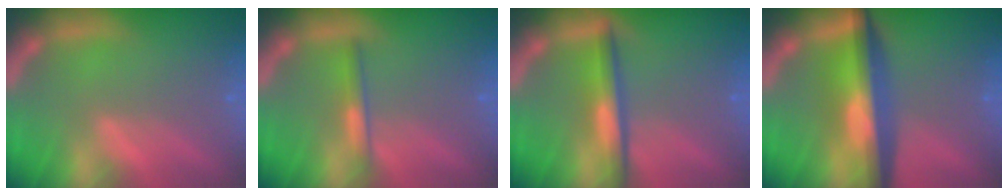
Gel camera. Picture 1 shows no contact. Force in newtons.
{"total": 1.9}
{"total": 4.0}
{"total": 8.6}